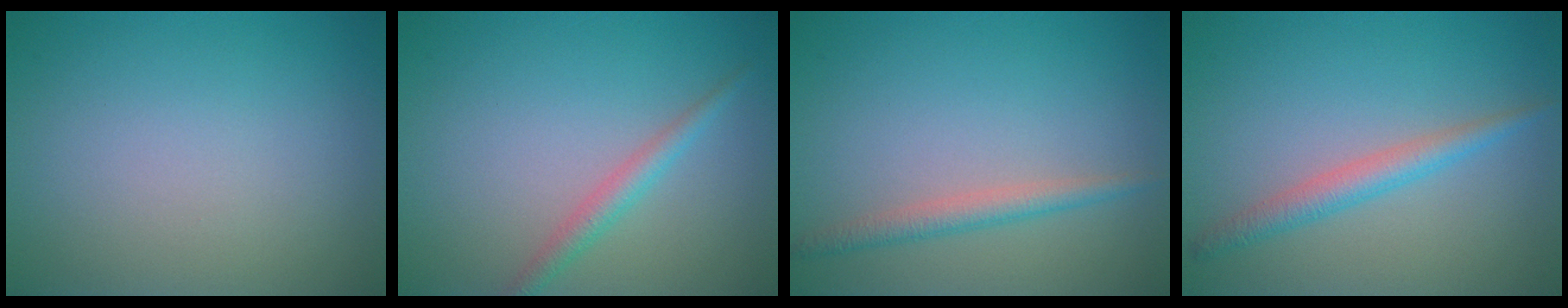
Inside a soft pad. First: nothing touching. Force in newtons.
{"total": 1.9, "press": 1.9, "slide": 0.0}
{"total": 2.0, "press": 2.0, "slide": 0.0}
{"total": 2.4, "press": 2.4, "slide": 0.0}